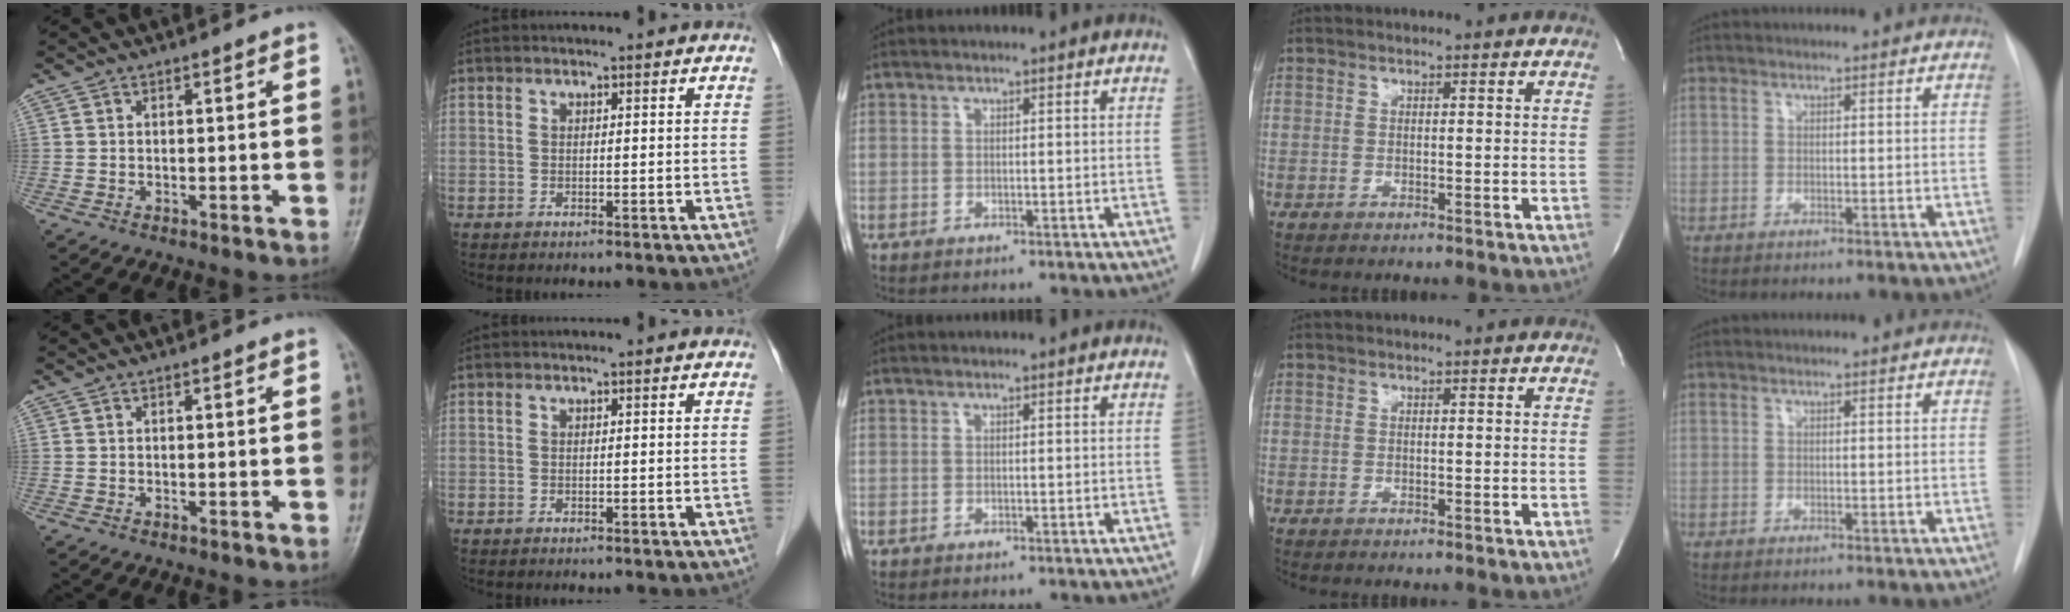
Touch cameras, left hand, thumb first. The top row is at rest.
{}